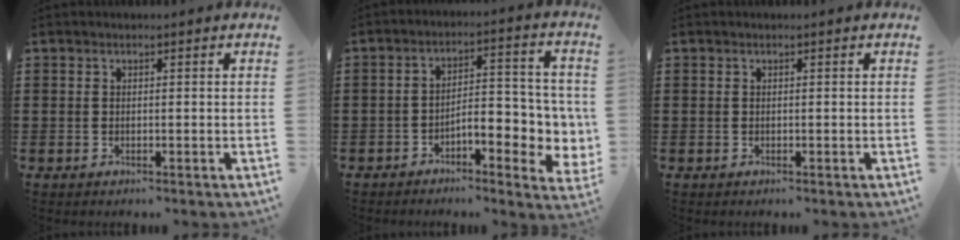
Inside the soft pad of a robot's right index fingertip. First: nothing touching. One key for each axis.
{"total": 6.4, "fx": -2.3, "fy": 2.8, "fz": 5.3, "tx": -0.069, "ty": -0.012, "tz": -0.045}
{"total": 0.0}